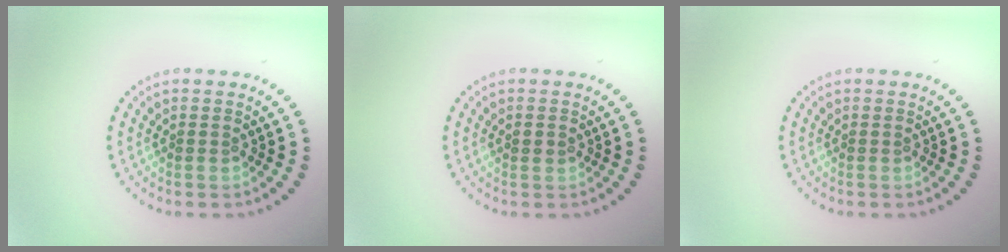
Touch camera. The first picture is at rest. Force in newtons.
{"total": 1.0, "press": 1.0, "slide": 0.2}
{"total": 0.0}